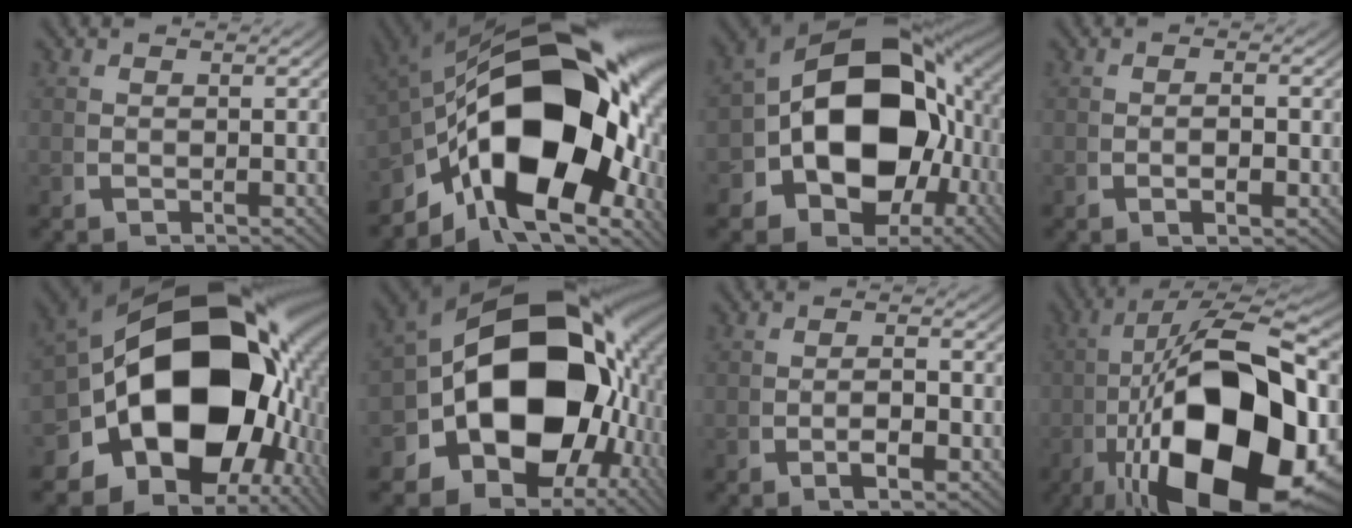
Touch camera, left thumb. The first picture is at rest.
{"total": 28.1, "force": [0.1, 16.4, 22.9], "torque": [-0.372, -0.040, 0.014]}
{"total": 21.0, "force": [-1.2, 14.7, 14.9], "torque": [-0.271, -0.066, 0.002]}
{"total": 1.8, "force": [-0.4, 0.8, 1.6], "torque": [-0.026, 0.003, -0.008]}
{"total": 31.8, "force": [0.2, 20.9, 23.9], "torque": [-0.413, -0.066, 0.022]}
{"total": 27.5, "force": [-0.6, 18.5, 20.3], "torque": [-0.357, -0.072, 0.014]}
{"total": 2.4, "force": [-0.7, 1.0, 2.1], "torque": [-0.034, 0.002, -0.012]}
{"total": 24.0, "force": [-4.9, 12.1, 20.2], "torque": [-0.354, -0.071, -0.035]}